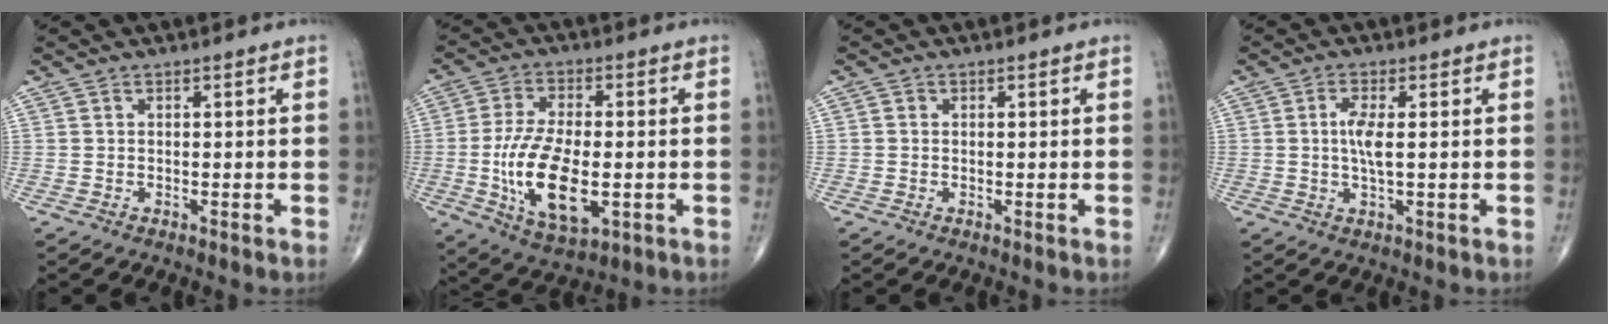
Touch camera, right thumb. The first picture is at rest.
{"total": 15.2, "force": [-2.7, 7.1, 13.2], "torque": [-0.248, -0.008, -0.038]}
{"total": 0.6, "force": [0.0, 0.5, 0.2], "torque": [-0.001, 0.001, -0.002]}
{"total": 4.3, "force": [0.3, 1.1, 4.1], "torque": [-0.092, -0.004, 0.004]}